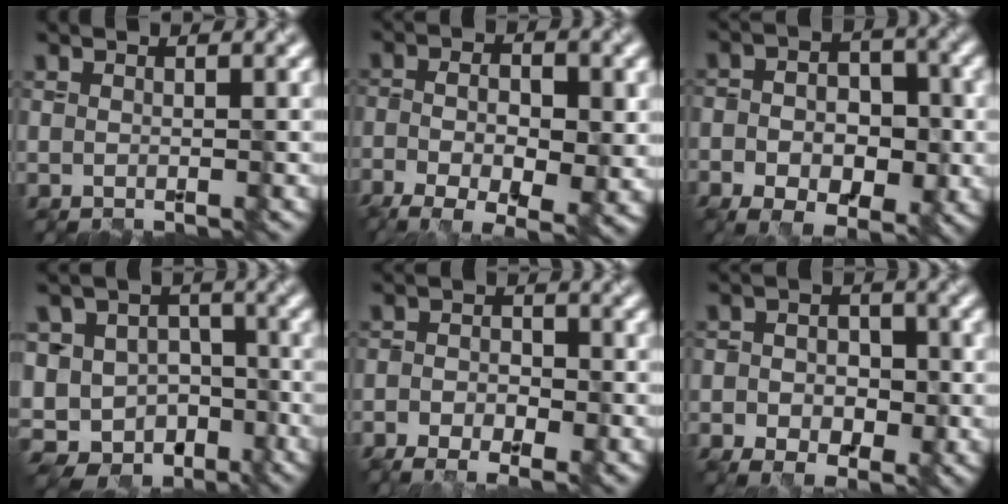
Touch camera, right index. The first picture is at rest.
{"total": 8.4, "force": [-2.9, 3.5, 7.1], "torque": [-0.112, -0.003, -0.039]}
{"total": 7.4, "force": [-3.2, 4.3, 5.1], "torque": [-0.079, -0.001, -0.047]}
{"total": 10.7, "force": [-6.0, 7.8, 4.3], "torque": [-0.060, 0.001, -0.086]}
{"total": 4.8, "force": [-3.1, 2.3, 2.9], "torque": [-0.049, -0.001, -0.043]}
{"total": 5.5, "force": [-2.4, 3.6, 3.3], "torque": [-0.041, -0.001, -0.031]}